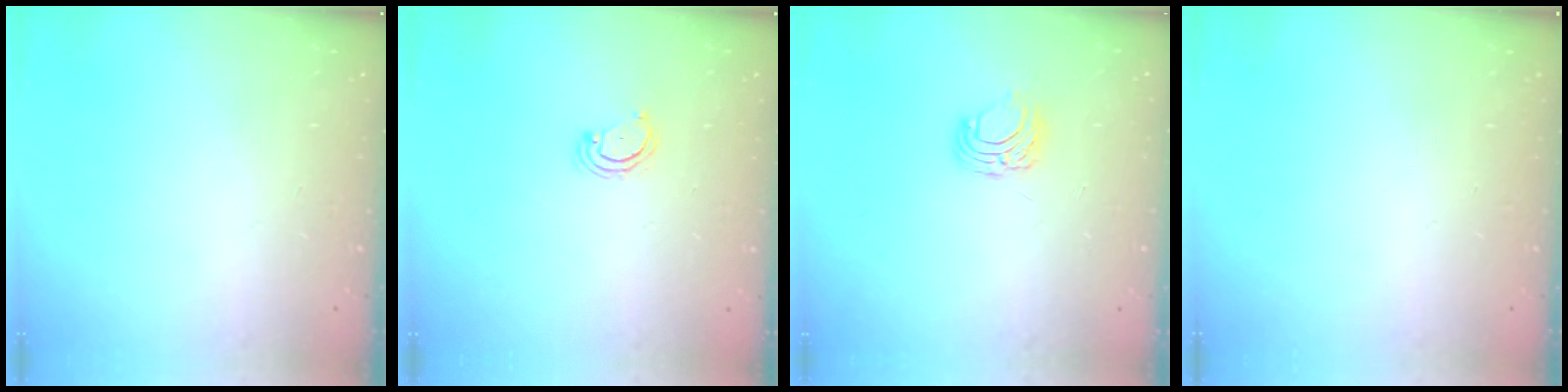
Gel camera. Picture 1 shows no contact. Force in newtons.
{"total": 2.9, "press": 2.9, "slide": 0.3}
{"total": 6.6, "press": 6.6, "slide": 0.5}
{"total": 0.0}